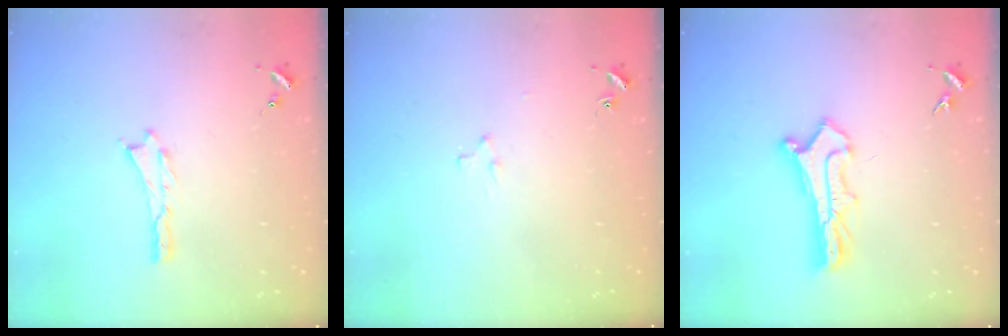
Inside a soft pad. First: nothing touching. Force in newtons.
{"total": 2.2, "press": 2.2, "slide": 0.2}
{"total": 2.9, "press": 2.9, "slide": 0.3}